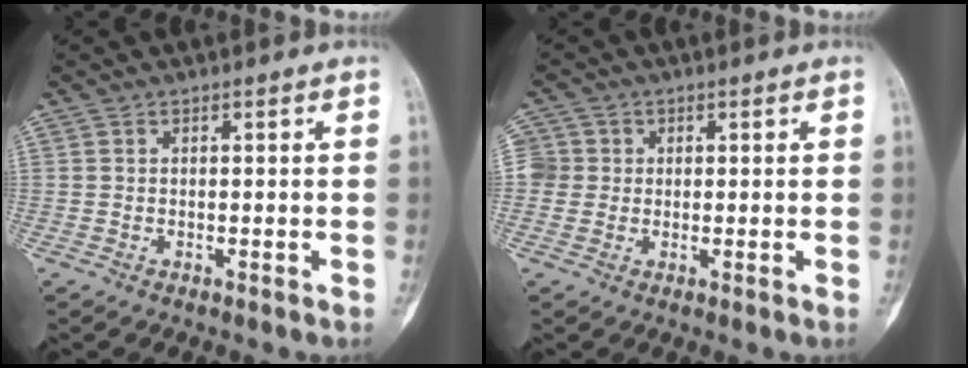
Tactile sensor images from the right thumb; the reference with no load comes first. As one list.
[{"total": 4.2, "force": [0.2, 4.1, 0.6], "torque": [0.011, 0.009, -0.002]}]